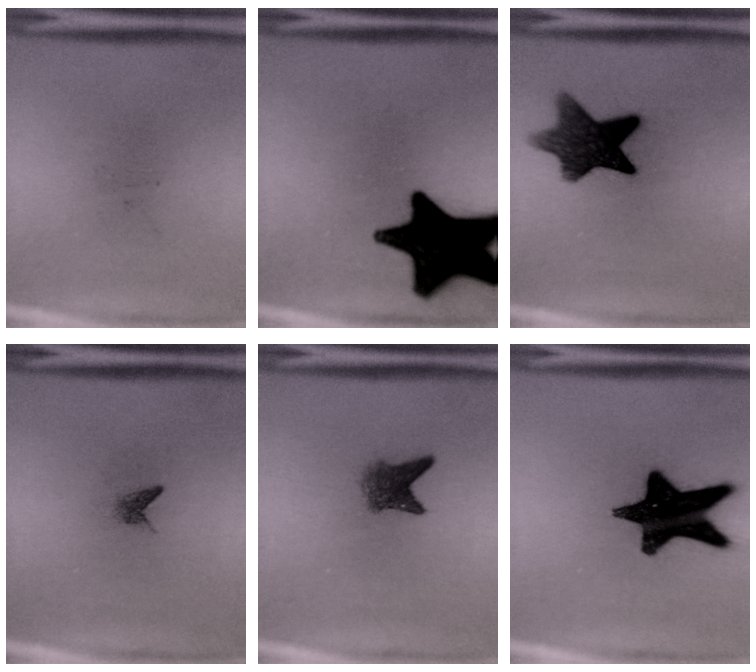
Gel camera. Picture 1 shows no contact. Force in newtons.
{"total": 19.4}
{"total": 11.0}
{"total": 1.0}
{"total": 3.1}
{"total": 17.4}